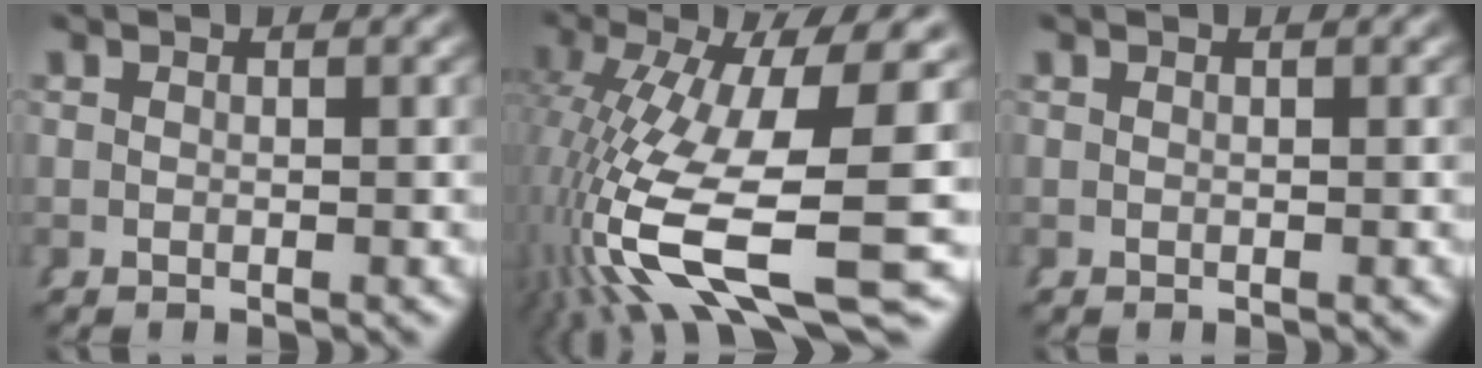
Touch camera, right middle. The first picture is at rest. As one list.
[{"total": 12.6, "force": [-4.6, 4.5, 10.8], "torque": [-0.186, -0.039, -0.044]}, {"total": 0.0}]